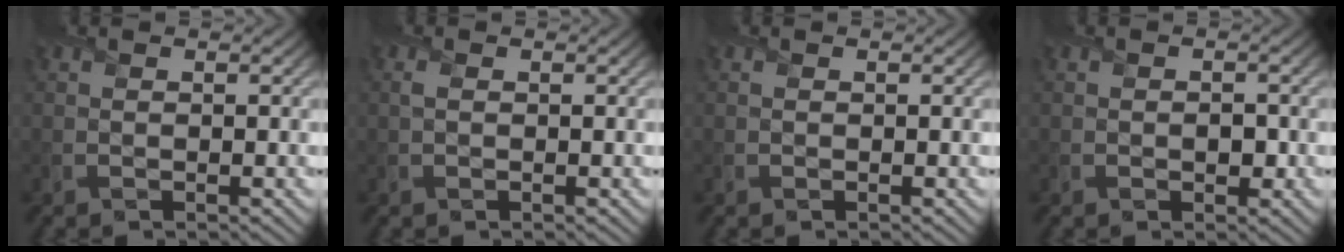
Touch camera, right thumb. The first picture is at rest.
{"total": 0.6, "force": [0.1, 0.3, 0.5], "torque": [-0.015, 0.000, 0.001]}
{"total": 0.0}
{"total": 1.4, "force": [-0.4, 1.0, 0.9], "torque": [-0.008, -0.007, -0.006]}